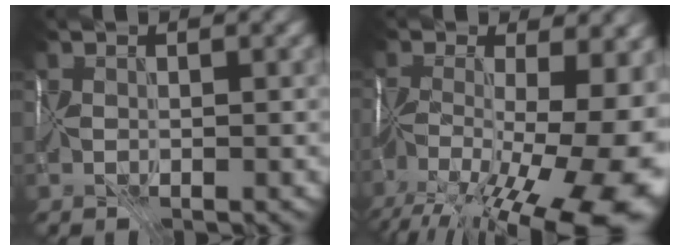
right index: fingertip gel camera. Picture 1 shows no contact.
{"total": 18.8, "force": [-8.0, 8.0, 15.0], "torque": [-0.229, -0.017, -0.102]}